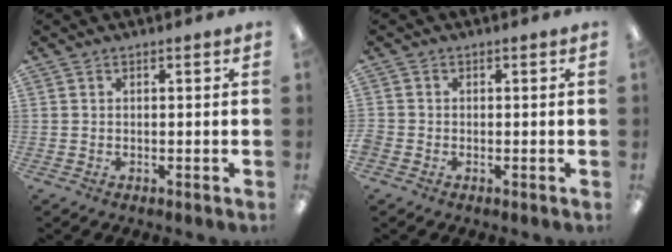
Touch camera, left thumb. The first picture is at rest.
{"total": 1.3, "force": [-0.7, 1.1, 0.4], "torque": [-0.005, 0.004, -0.013]}